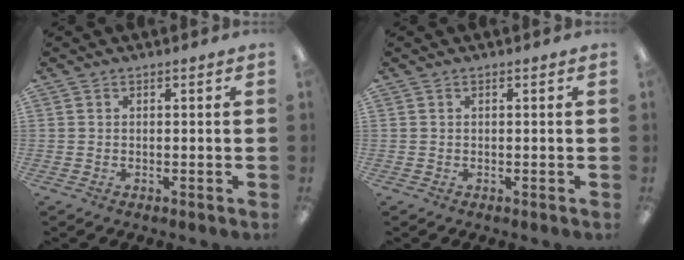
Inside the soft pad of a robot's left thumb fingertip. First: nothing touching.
{"total": 0.0}